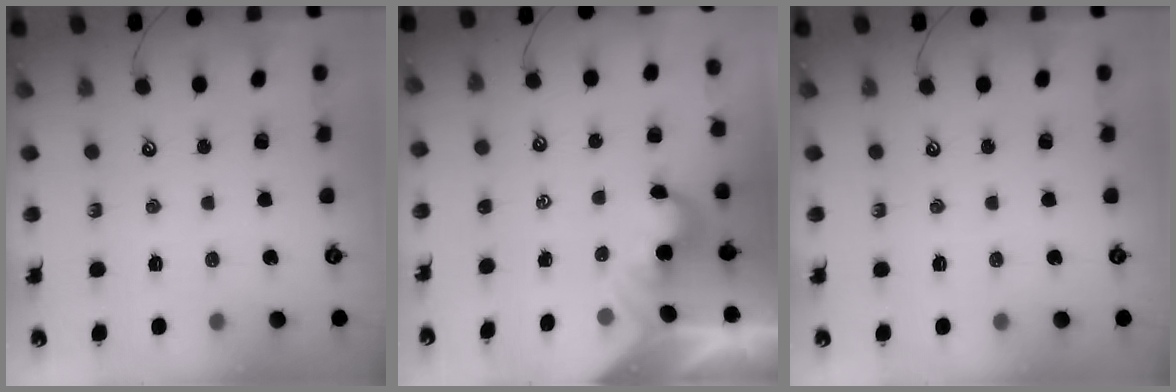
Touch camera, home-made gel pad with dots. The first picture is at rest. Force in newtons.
{"total": 2.1, "press": 2.0, "slide": 0.5}
{"total": 0.0}